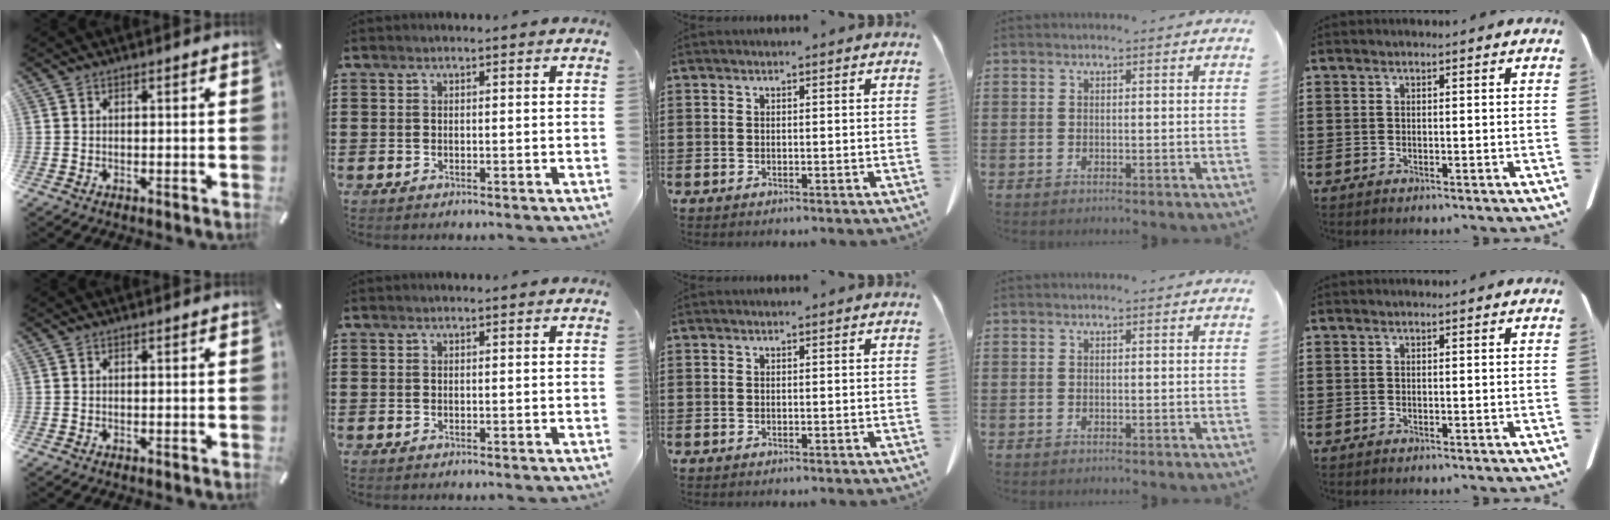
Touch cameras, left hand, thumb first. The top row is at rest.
{}